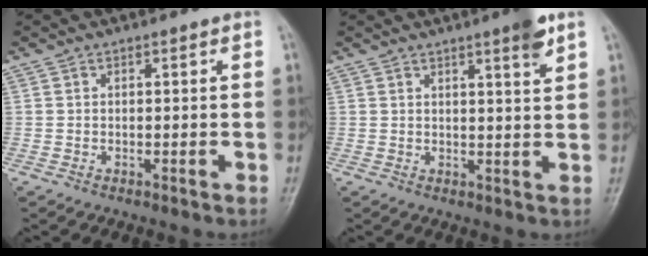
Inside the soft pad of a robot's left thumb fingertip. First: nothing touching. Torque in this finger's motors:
{"motor_torque": [1.05, 0.69, 0.80, -0.34, 0.00]}